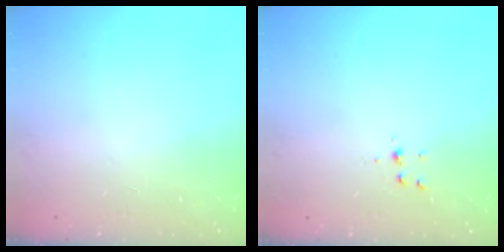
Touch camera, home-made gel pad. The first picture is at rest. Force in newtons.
{"total": 4.4, "press": 4.3, "slide": 0.4}